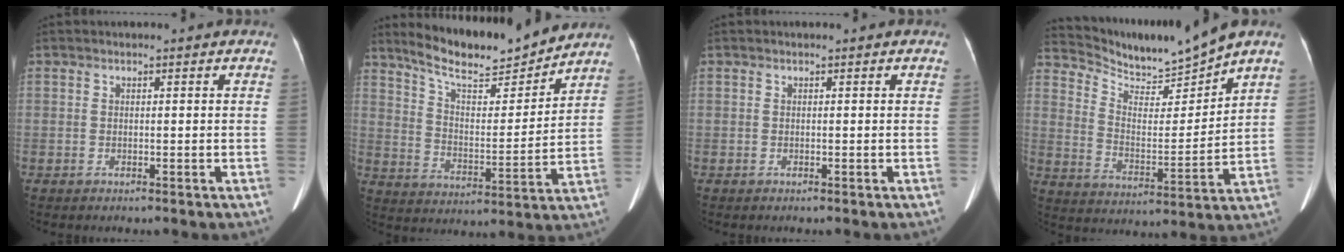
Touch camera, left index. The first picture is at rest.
{"total": 14.2, "force": [13.0, 1.6, 5.4], "torque": [-0.093, -0.008, 0.217]}
{"total": 0.0}
{"total": 9.8, "force": [9.6, -1.0, 1.5], "torque": [-0.047, -0.011, 0.190]}